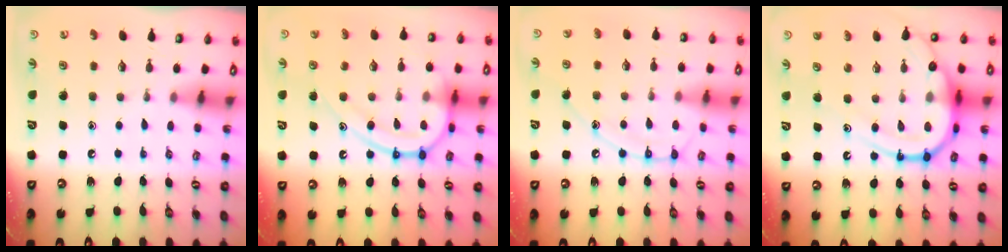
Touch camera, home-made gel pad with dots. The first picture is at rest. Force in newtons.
{"total": 16.0, "press": 16.0, "slide": 1.5}
{"total": 10.9, "press": 10.8, "slide": 0.9}
{"total": 16.1, "press": 16.0, "slide": 1.5}